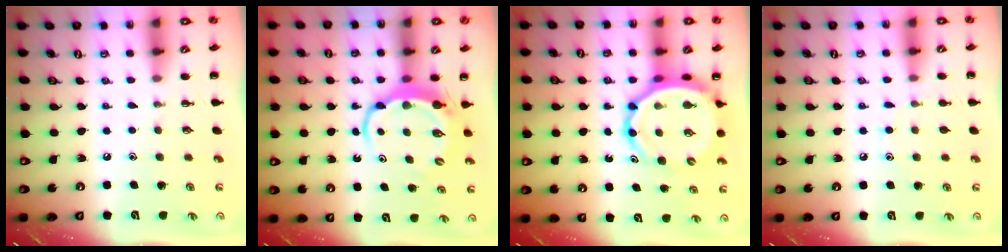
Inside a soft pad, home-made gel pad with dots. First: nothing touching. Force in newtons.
{"total": 6.7, "press": 6.6, "slide": 0.9}
{"total": 10.1, "press": 9.6, "slide": 3.2}
{"total": 6.5, "press": 6.1, "slide": 2.3}